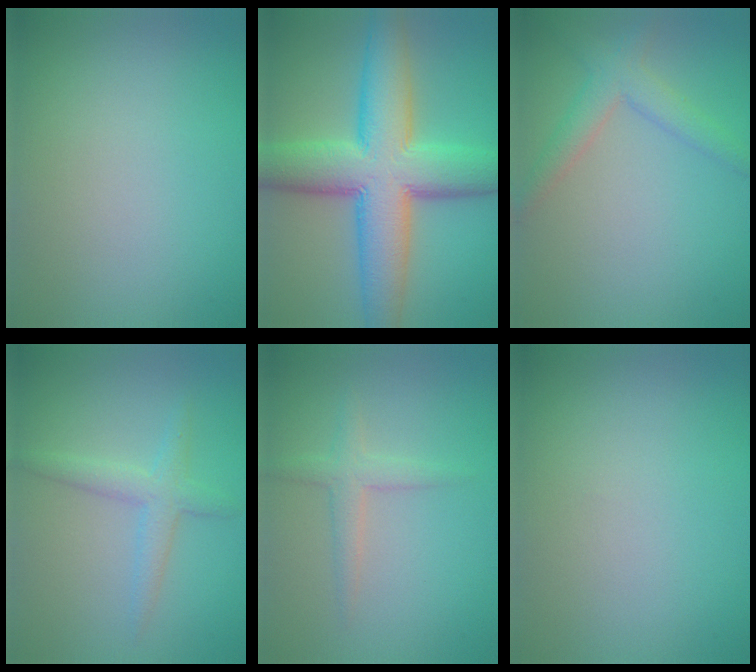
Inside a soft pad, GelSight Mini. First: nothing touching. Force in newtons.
{"total": 11.5, "press": 11.5, "slide": 0.4}
{"total": 3.0, "press": 3.0, "slide": 0.1}
{"total": 2.4, "press": 2.4, "slide": 0.2}
{"total": 1.9, "press": 1.9, "slide": 0.2}
{"total": 0.0}